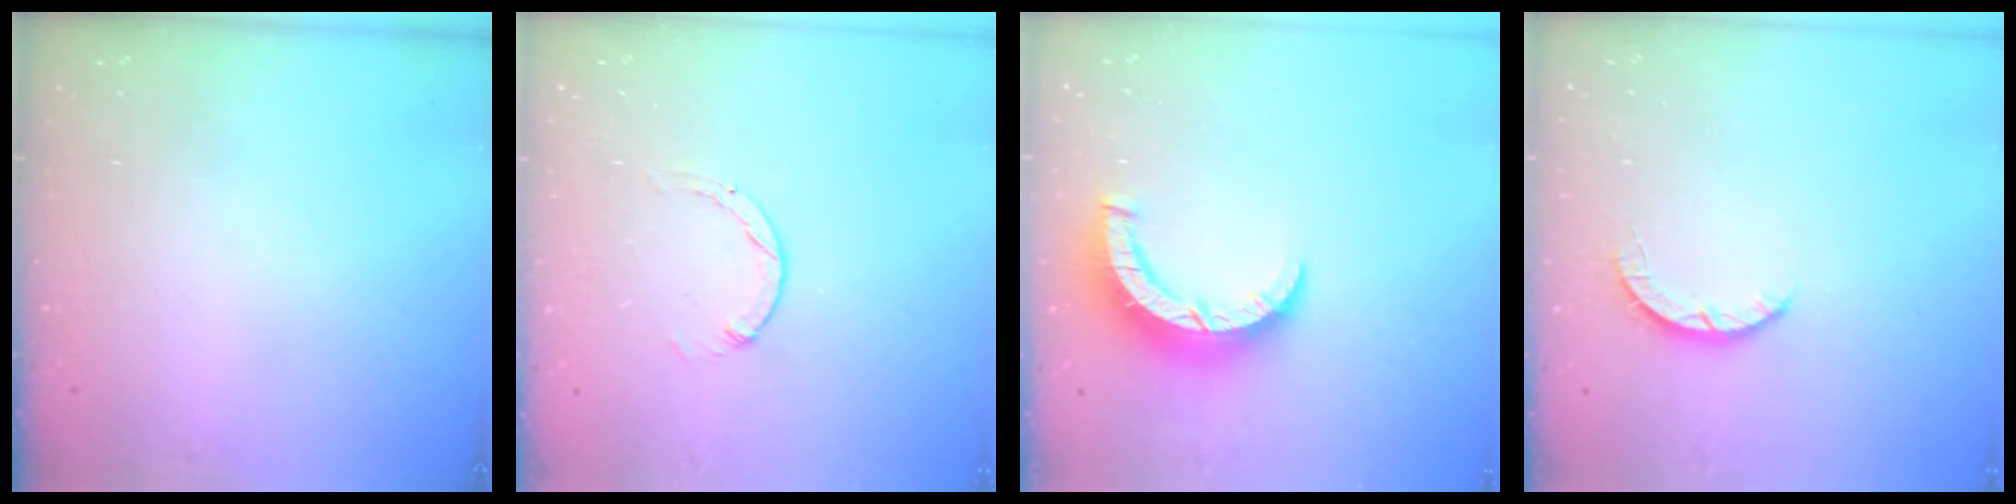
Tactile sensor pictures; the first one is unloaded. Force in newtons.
{"total": 1.3, "press": 1.2, "slide": 0.2}
{"total": 8.3, "press": 8.3, "slide": 0.6}
{"total": 2.5, "press": 2.4, "slide": 0.4}